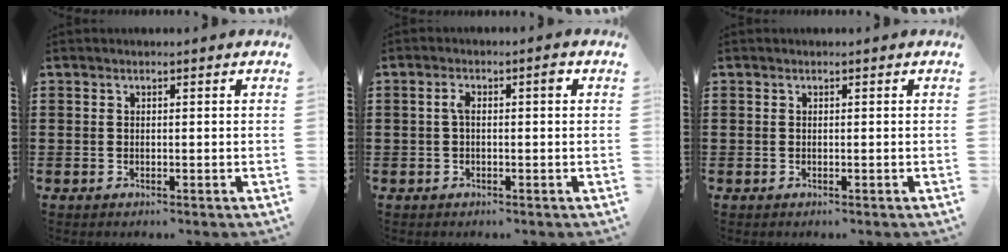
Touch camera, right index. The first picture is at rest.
{"total": 2.8, "force": [0.1, 0.7, 2.7], "torque": [-0.043, 0.002, -0.003]}
{"total": 0.0}